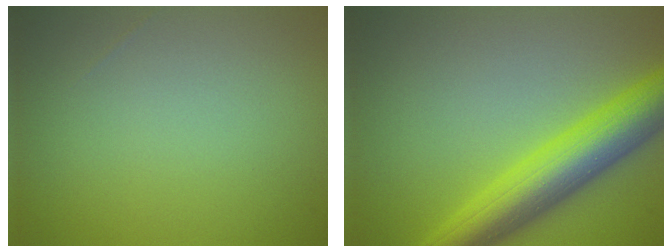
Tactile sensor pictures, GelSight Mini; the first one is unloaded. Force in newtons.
{"total": 7.7, "press": 7.7, "slide": 0.1}